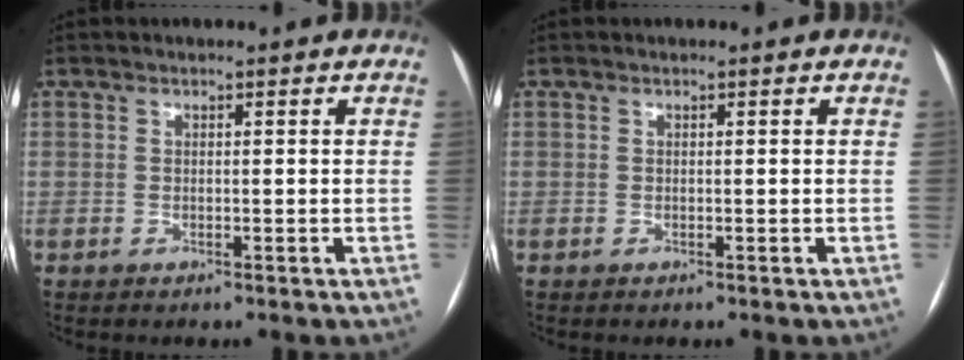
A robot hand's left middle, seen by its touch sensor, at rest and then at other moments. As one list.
[{"total": 0.0}]